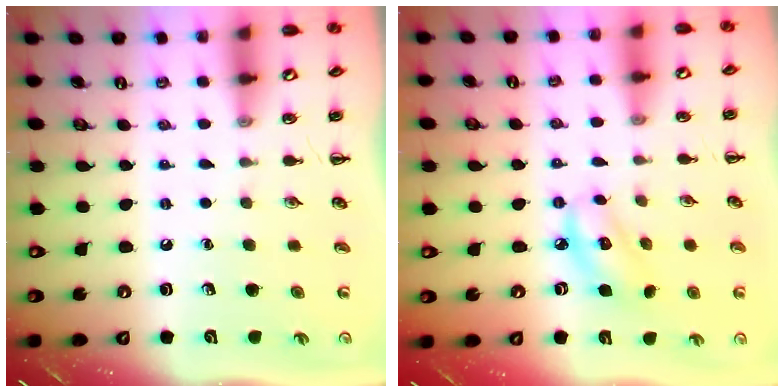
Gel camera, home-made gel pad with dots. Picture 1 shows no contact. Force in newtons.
{"total": 6.3, "press": 6.1, "slide": 1.2}